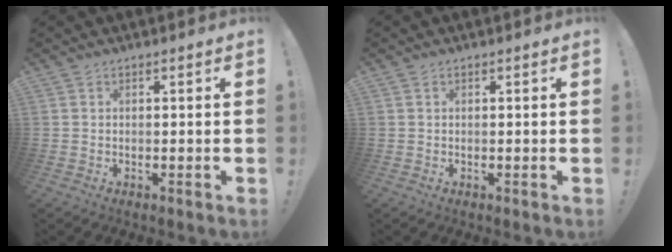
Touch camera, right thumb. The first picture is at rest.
{"total": 0.0}